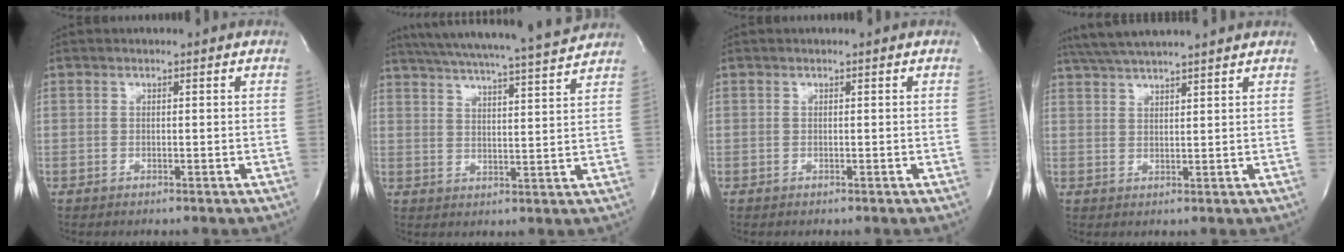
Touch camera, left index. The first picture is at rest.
{"total": 19.0, "force": [17.4, -0.7, 7.5], "torque": [-0.134, -0.013, 0.244]}
{"total": 0.0}
{"total": 10.6, "force": [9.4, 0.1, 4.9], "torque": [-0.090, 0.036, 0.144]}